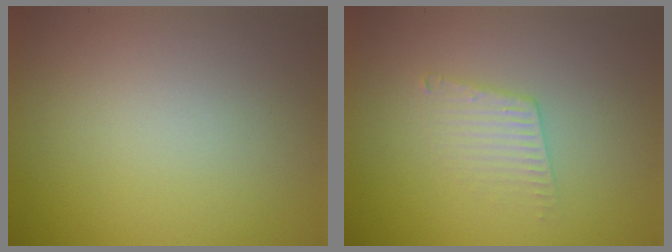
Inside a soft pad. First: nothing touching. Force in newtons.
{"total": 2.0, "press": 2.0, "slide": 0.1}